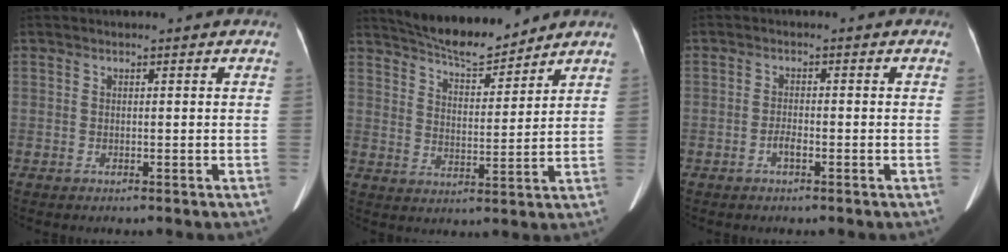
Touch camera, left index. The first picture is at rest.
{"total": 10.0, "force": [9.4, 1.2, 3.1], "torque": [-0.057, 0.005, 0.158]}
{"total": 1.5, "force": [-1.0, 0.3, 1.2], "torque": [-0.022, 0.002, -0.017]}